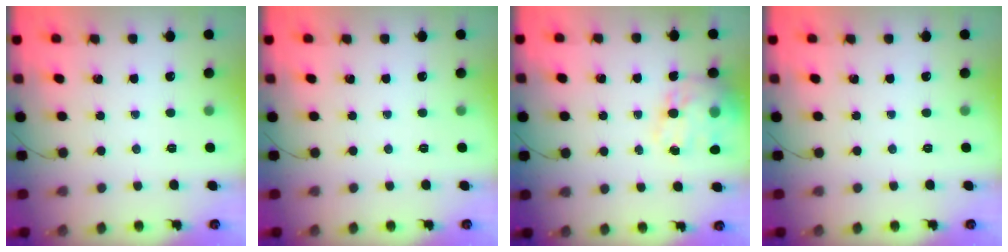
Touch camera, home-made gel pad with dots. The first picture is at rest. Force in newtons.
{"total": 0.0}
{"total": 16.1, "press": 15.6, "slide": 4.1}
{"total": 0.0}